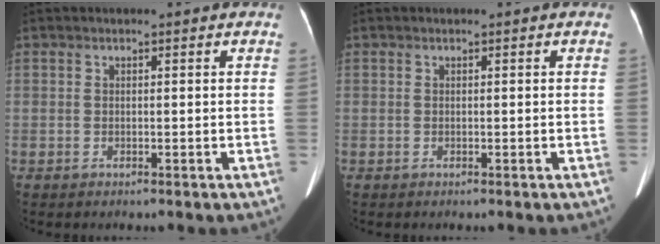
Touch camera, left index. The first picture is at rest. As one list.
[{"total": 0.0}]